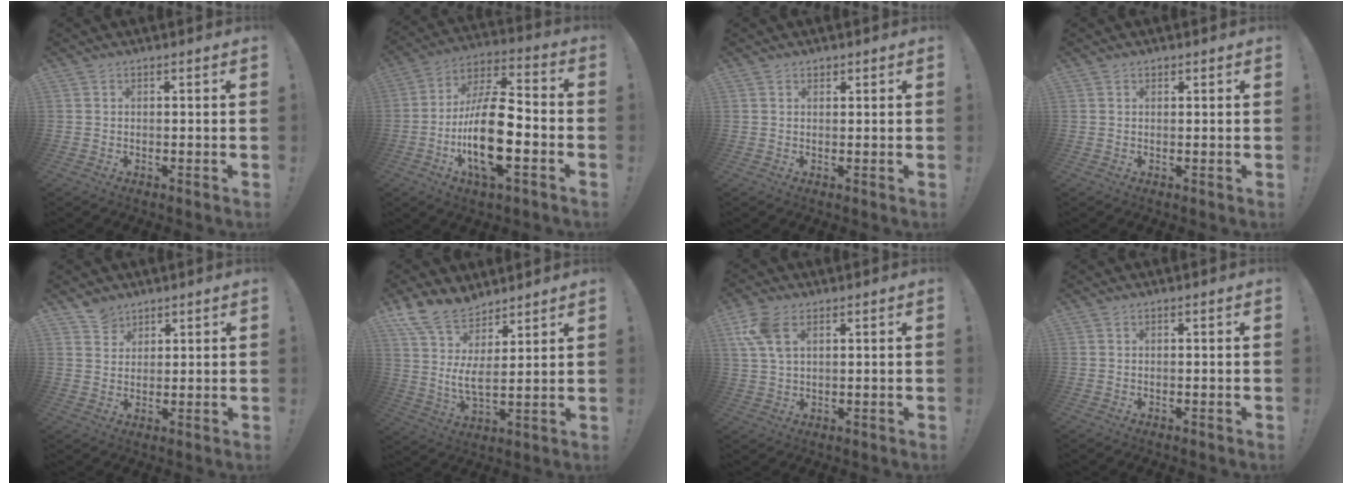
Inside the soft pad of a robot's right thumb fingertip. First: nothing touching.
{"total": 19.9, "force": [-5.3, 7.9, 17.4], "torque": [-0.328, 0.020, -0.088]}
{"total": 0.9, "force": [0.7, 0.6, 0.1], "torque": [0.002, -0.002, 0.013]}
{"total": 0.7, "force": [0.5, 0.4, 0.0], "torque": [0.002, -0.002, 0.010]}
{"total": 5.0, "force": [4.0, 2.9, 0.4], "torque": [-0.004, -0.026, 0.076]}
{"total": 11.4, "force": [7.6, 4.6, 7.0], "torque": [-0.155, -0.050, 0.145]}
{"total": 8.3, "force": [3.7, 4.2, 6.1], "torque": [-0.124, -0.006, 0.072]}
{"total": 0.0}